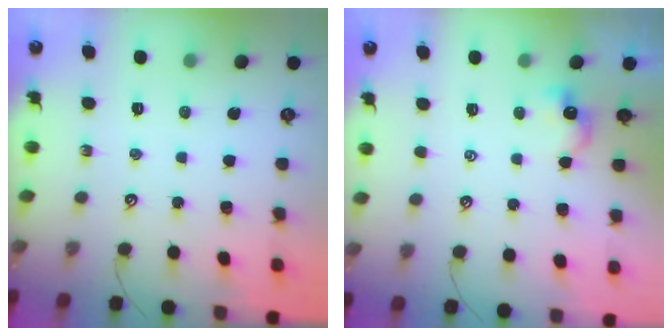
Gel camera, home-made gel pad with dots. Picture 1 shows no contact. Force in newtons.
{"total": 2.5, "press": 2.5, "slide": 0.1}